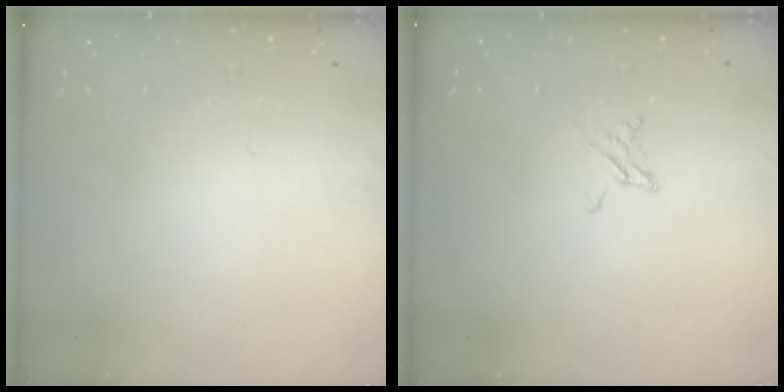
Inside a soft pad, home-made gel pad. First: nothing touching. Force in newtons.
{"total": 3.0, "press": 3.0, "slide": 0.3}